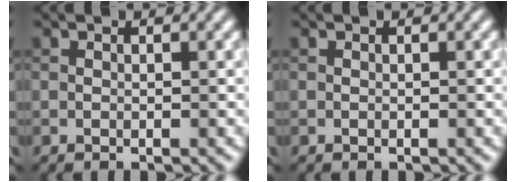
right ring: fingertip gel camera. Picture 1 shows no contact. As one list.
[{"total": 0.0}]